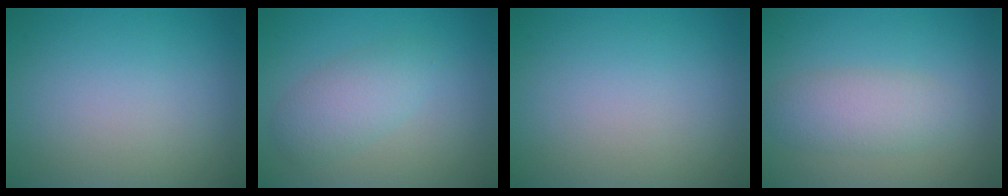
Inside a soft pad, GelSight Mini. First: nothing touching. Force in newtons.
{"total": 3.1, "press": 3.1, "slide": 0.2}
{"total": 0.0}
{"total": 3.1, "press": 3.1, "slide": 0.1}